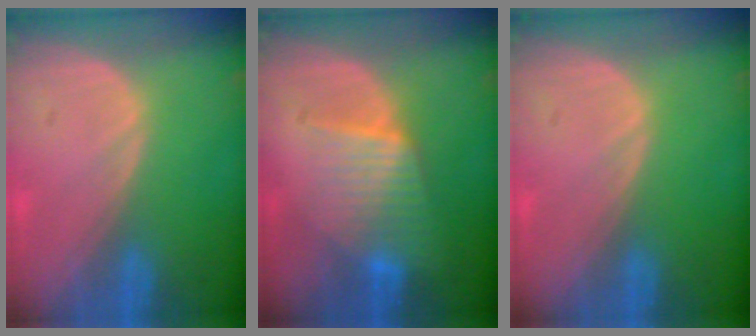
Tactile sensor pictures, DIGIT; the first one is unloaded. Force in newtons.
{"total": 6.5, "press": 6.4, "slide": 1.0}
{"total": 0.0}